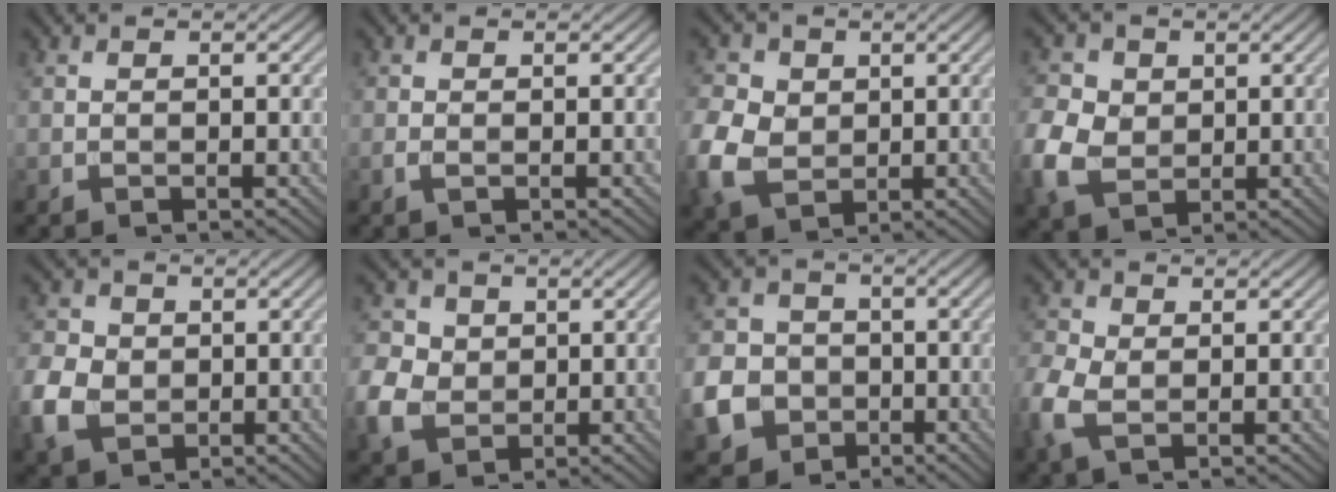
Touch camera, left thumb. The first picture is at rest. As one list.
[{"total": 0.8, "force": [-0.3, 0.2, 0.7], "torque": [-0.018, -0.002, -0.005]}, {"total": 7.5, "force": [-0.3, 6.1, 4.3], "torque": [-0.134, -0.002, -0.011]}, {"total": 6.9, "force": [-0.2, 5.7, 3.9], "torque": [-0.115, 0.001, -0.013]}, {"total": 6.4, "force": [-1.0, 5.3, 3.5], "torque": [-0.098, -0.004, -0.032]}, {"total": 5.8, "force": [-0.1, 5.1, 2.8], "torque": [-0.084, 0.000, -0.010]}, {"total": 7.5, "force": [-2.5, 6.4, 3.0], "torque": [-0.085, -0.021, -0.060]}, {"total": 4.6, "force": [-0.7, 3.0, 3.5], "torque": [-0.106, -0.002, -0.020]}]